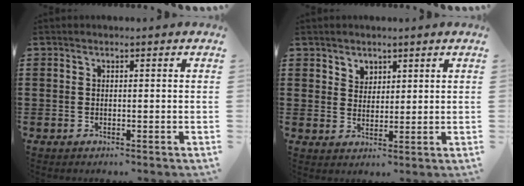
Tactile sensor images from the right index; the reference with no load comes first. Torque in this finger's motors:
{"motor_torque": [0.01, -0.01, 0.01, 0.02]}